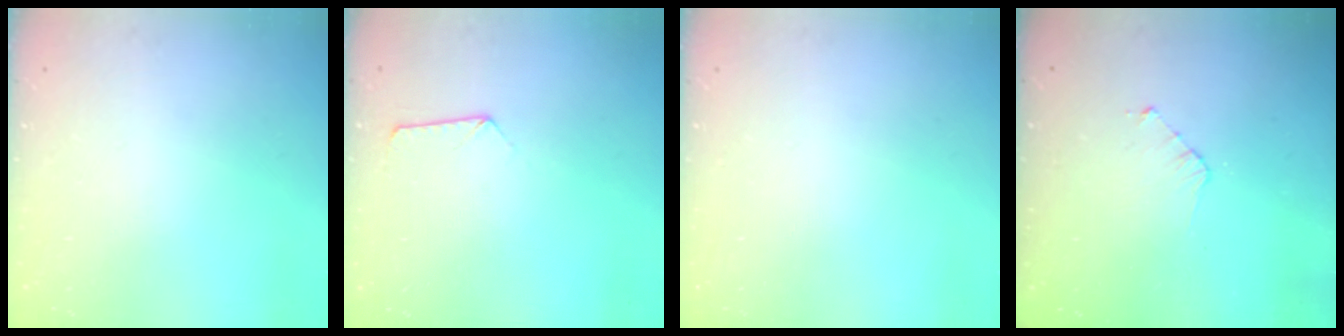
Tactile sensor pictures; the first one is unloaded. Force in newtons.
{"total": 8.9, "press": 8.8, "slide": 0.5}
{"total": 0.0}
{"total": 5.4, "press": 5.4, "slide": 0.3}